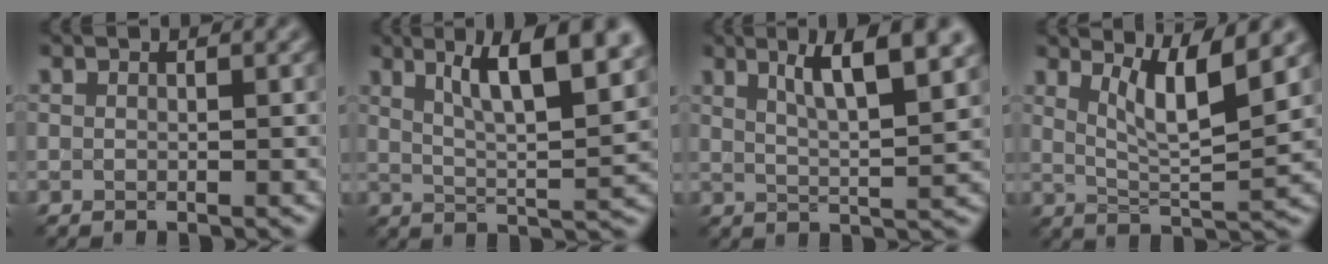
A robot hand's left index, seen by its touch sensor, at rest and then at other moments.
{"total": 9.6, "force": [4.7, 2.7, 8.0], "torque": [-0.106, 0.017, 0.071]}
{"total": 7.1, "force": [3.7, 1.8, 5.8], "torque": [-0.074, 0.010, 0.055]}
{"total": 5.4, "force": [2.8, 1.1, 4.4], "torque": [-0.073, -0.008, 0.053]}